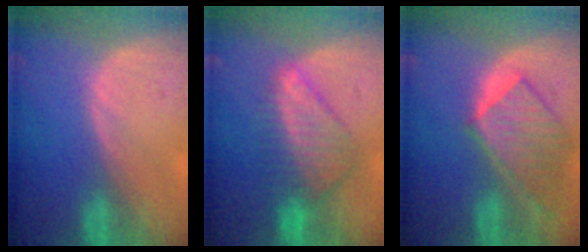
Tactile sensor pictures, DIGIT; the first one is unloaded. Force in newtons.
{"total": 7.6, "press": 7.1, "slide": 2.7}
{"total": 8.5, "press": 7.8, "slide": 3.5}